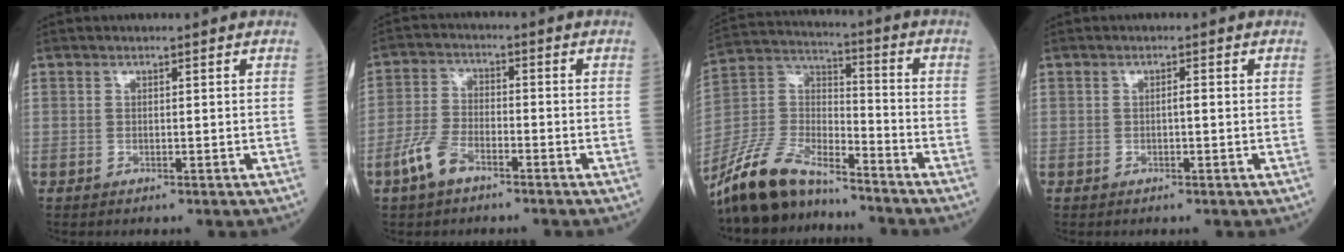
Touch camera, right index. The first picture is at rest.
{"total": 6.0, "force": [-3.8, 2.5, 3.9], "torque": [-0.096, 0.001, -0.077]}
{"total": 13.8, "force": [-12.1, 4.0, 5.3], "torque": [-0.117, 0.016, -0.235]}
{"total": 0.7, "force": [-0.1, 0.1, 0.7], "torque": [-0.013, 0.001, -0.002]}